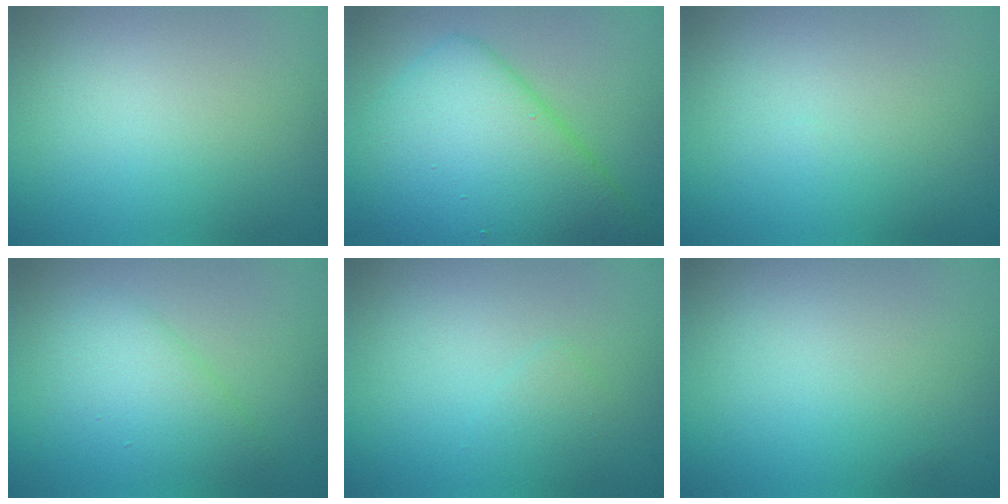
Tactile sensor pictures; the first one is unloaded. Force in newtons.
{"total": 9.0, "press": 9.0, "slide": 0.2}
{"total": 0.0}
{"total": 2.5, "press": 2.5, "slide": 0.3}
{"total": 0.8, "press": 0.8, "slide": 0.1}
{"total": 0.0}